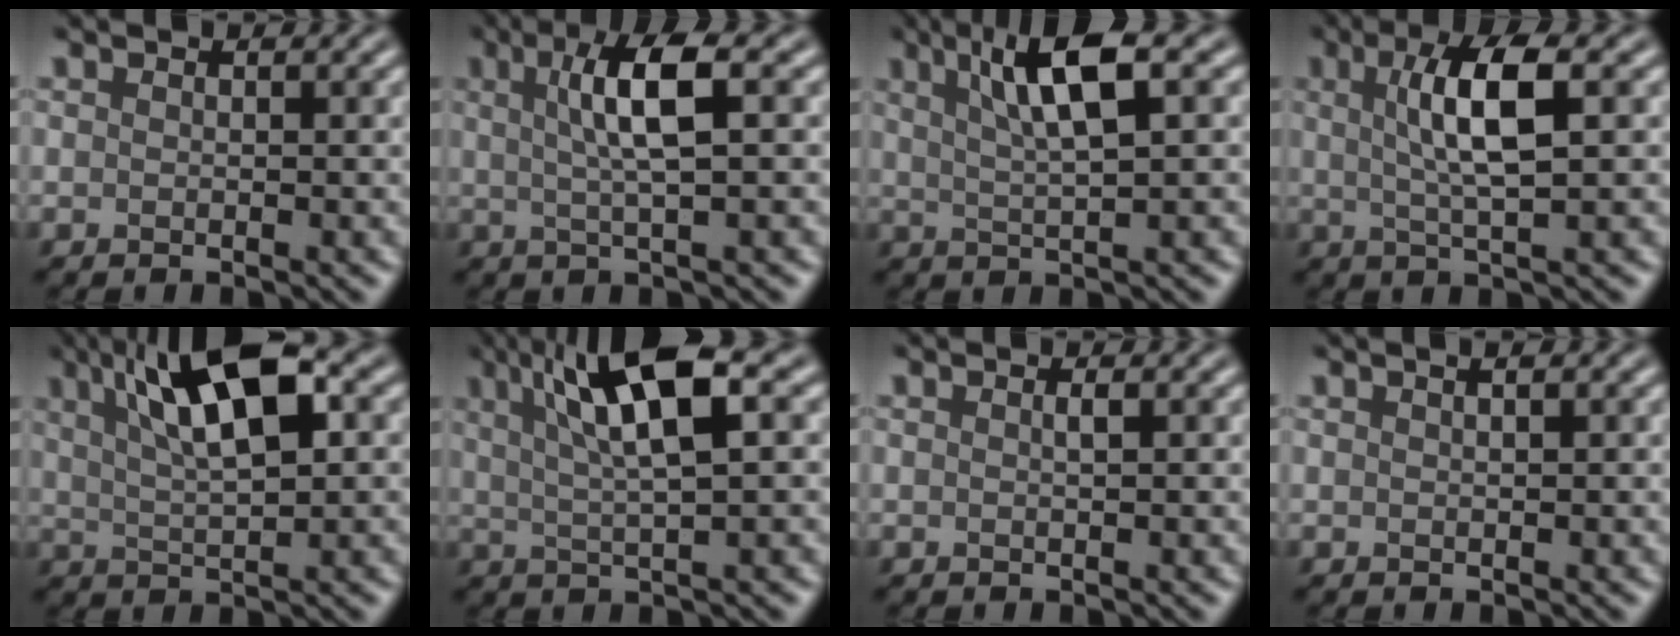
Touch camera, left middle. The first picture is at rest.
{"total": 4.9, "force": [0.8, 0.8, 4.8], "torque": [-0.086, 0.009, 0.020]}
{"total": 5.8, "force": [2.0, 1.1, 5.3], "torque": [-0.093, 0.010, 0.040]}
{"total": 5.2, "force": [0.7, 1.0, 5.0], "torque": [-0.094, 0.009, 0.021]}
{"total": 8.9, "force": [3.2, 2.8, 7.8], "torque": [-0.137, 0.021, 0.057]}
{"total": 8.2, "force": [2.8, 2.0, 7.5], "torque": [-0.121, 0.020, 0.052]}
{"total": 0.5, "force": [0.0, 0.1, 0.5], "torque": [-0.005, 0.001, 0.001]}
{"total": 2.2, "force": [1.1, 1.0, 1.6], "torque": [-0.006, 0.017, -0.007]}